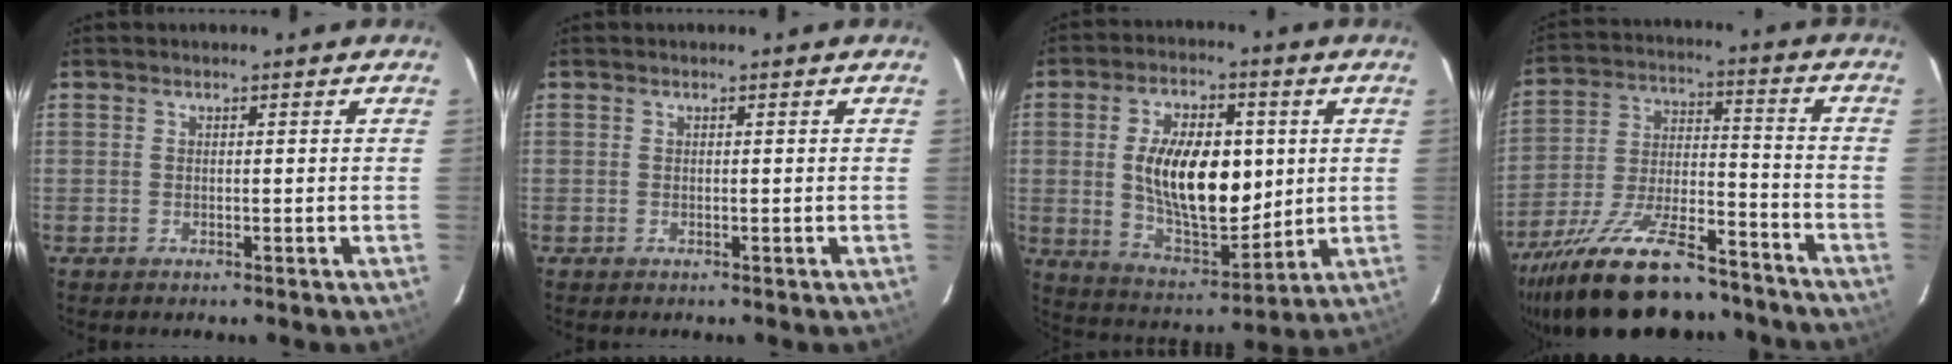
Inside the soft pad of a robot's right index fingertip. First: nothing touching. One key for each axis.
{"total": 0.0}
{"total": 16.9, "fx": 1.9, "fy": 8.6, "fz": 14.5, "tx": -0.253, "ty": 0.001, "tz": 0.043}
{"total": 24.9, "fx": -19.5, "fy": 8.2, "fz": 13.0, "tx": -0.245, "ty": -0.017, "tz": -0.301}